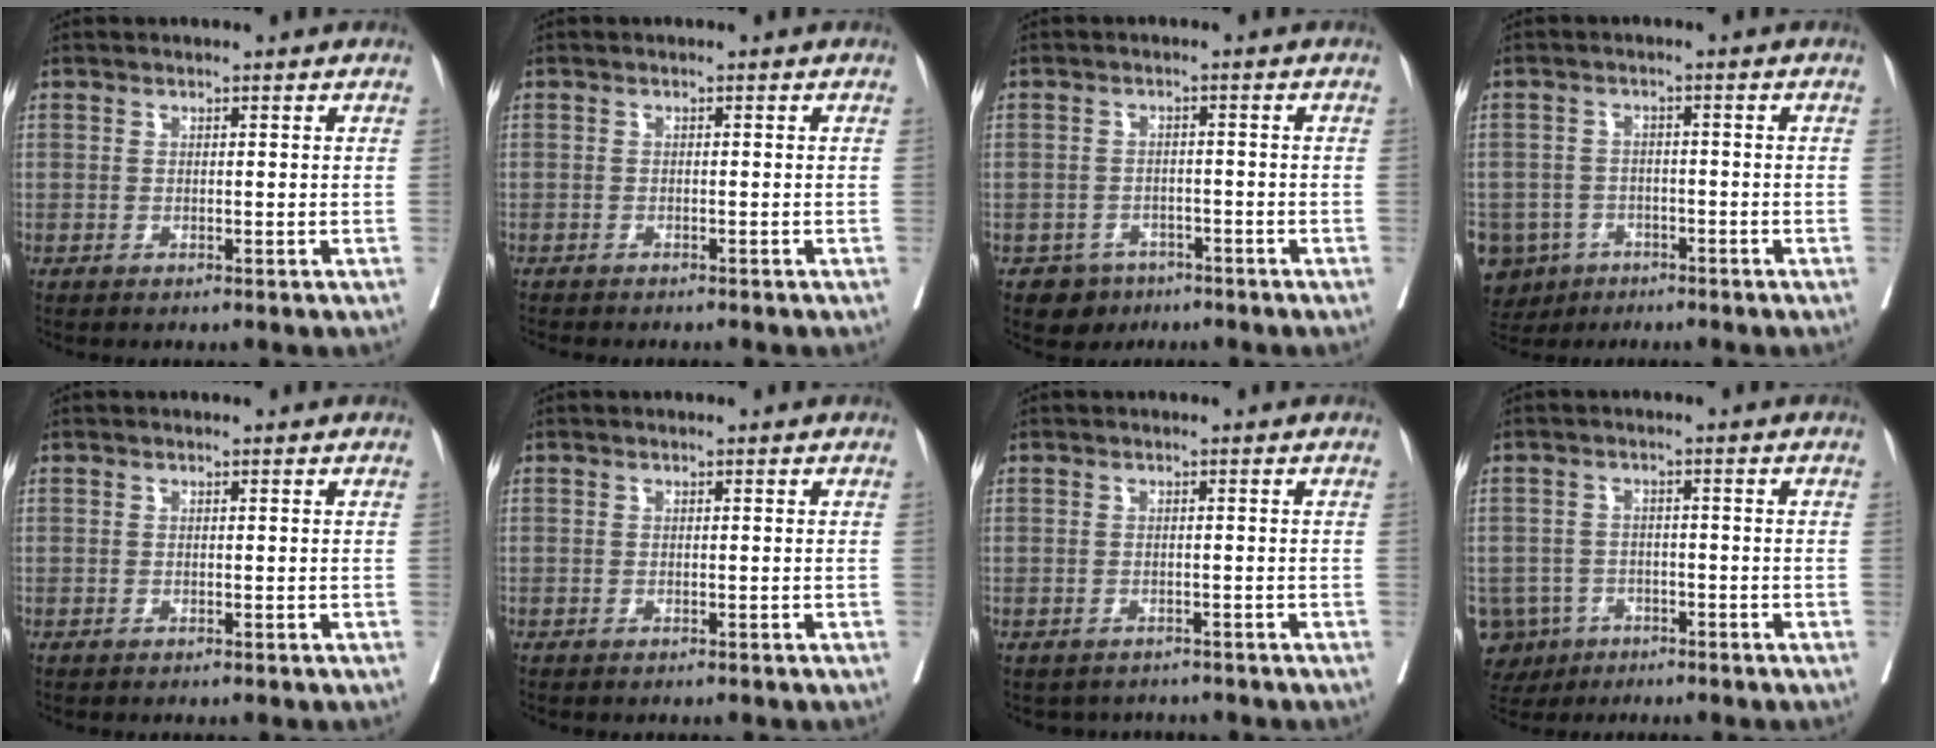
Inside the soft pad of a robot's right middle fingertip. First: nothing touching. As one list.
[{"total": 3.9, "force": [-3.4, 0.8, 1.7], "torque": [-0.024, -0.007, -0.044]}, {"total": 3.7, "force": [-2.5, 2.8, 0.3], "torque": [-0.003, 0.009, -0.034]}, {"total": 9.8, "force": [-5.3, 7.9, 2.1], "torque": [-0.065, 0.001, -0.079]}, {"total": 0.0}, {"total": 0.0}, {"total": 3.0, "force": [-2.7, 1.4, 0.0], "torque": [0.000, 0.004, -0.036]}, {"total": 8.5, "force": [-4.4, 7.1, 1.6], "torque": [-0.050, 0.004, -0.066]}]